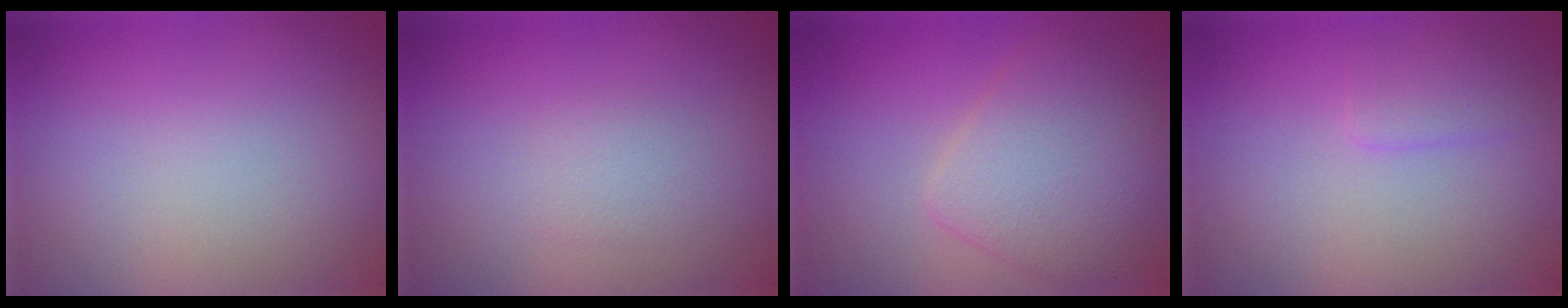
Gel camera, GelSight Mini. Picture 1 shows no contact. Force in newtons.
{"total": 1.1, "press": 1.1, "slide": 0.1}
{"total": 4.8, "press": 4.8, "slide": 0.1}
{"total": 1.4, "press": 1.4, "slide": 0.1}